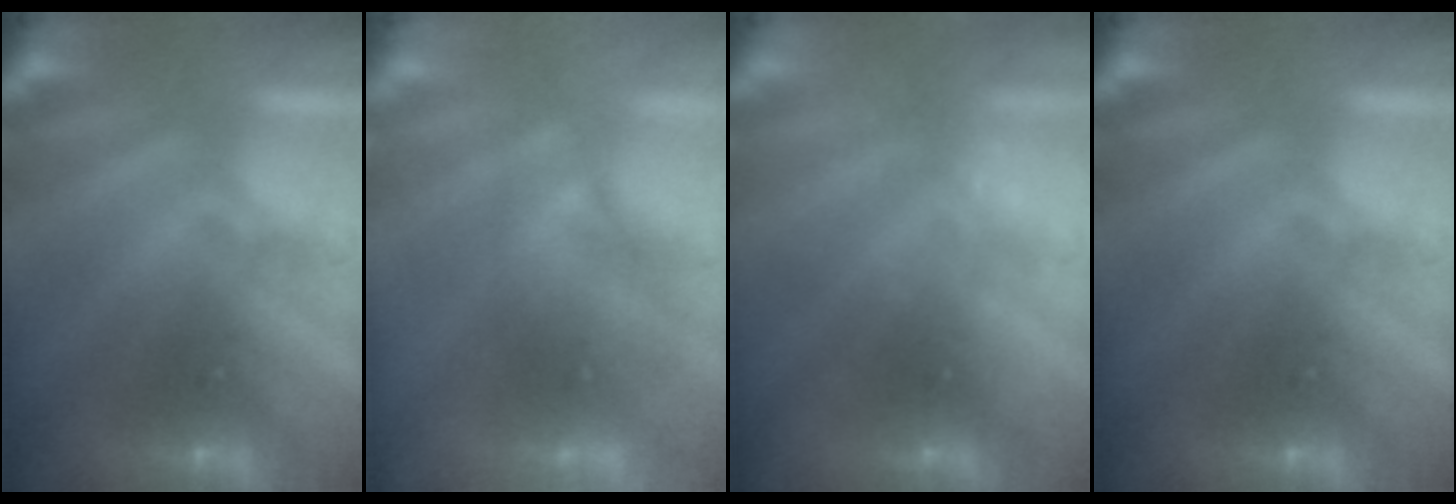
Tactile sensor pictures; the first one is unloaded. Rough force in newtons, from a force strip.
{"total": 2.5}
{"total": 2.2}
{"total": 0.0}